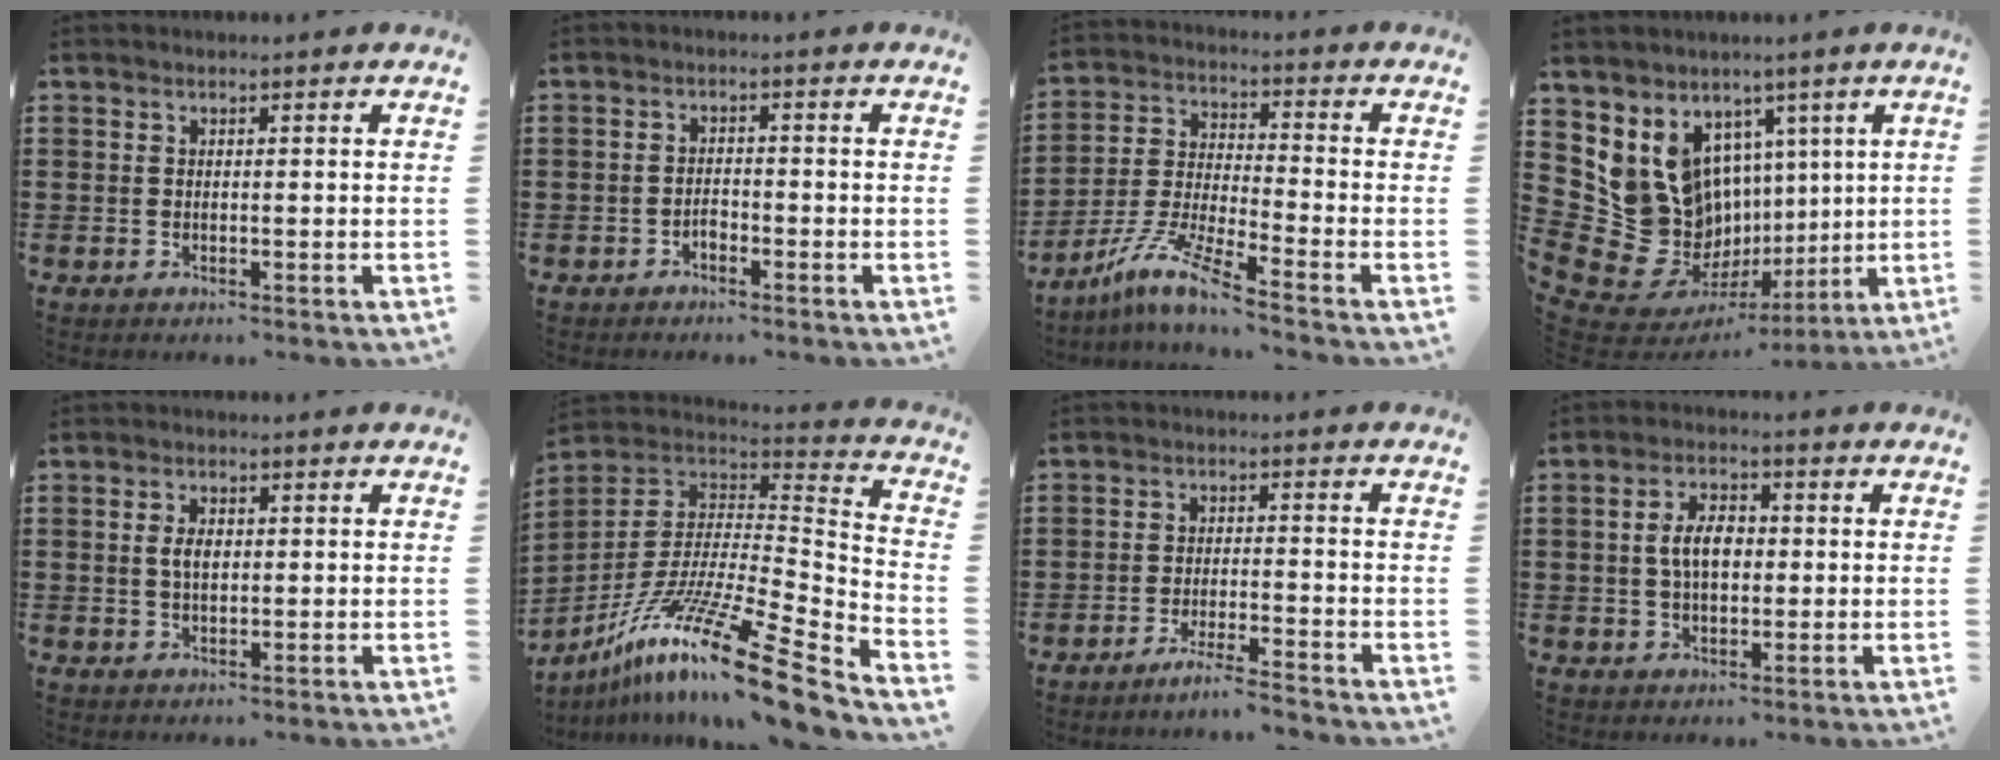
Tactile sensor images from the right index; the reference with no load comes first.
{"total": 1.5, "force": [-1.1, 0.7, 0.7], "torque": [-0.018, 0.000, -0.022]}
{"total": 8.7, "force": [-6.9, -0.1, 5.3], "torque": [-0.133, -0.014, -0.146]}
{"total": 15.0, "force": [2.0, 13.9, 5.4], "torque": [-0.160, -0.048, 0.065]}
{"total": 2.8, "force": [0.3, 1.4, 2.4], "torque": [-0.049, 0.006, 0.003]}
{"total": 17.1, "force": [-11.6, 1.7, 12.4], "torque": [-0.230, 0.022, -0.211]}
{"total": 3.9, "force": [-3.6, -0.5, 1.3], "torque": [-0.030, -0.008, -0.072]}
{"total": 5.5, "force": [0.2, 3.0, 4.6], "torque": [-0.092, 0.006, -0.003]}